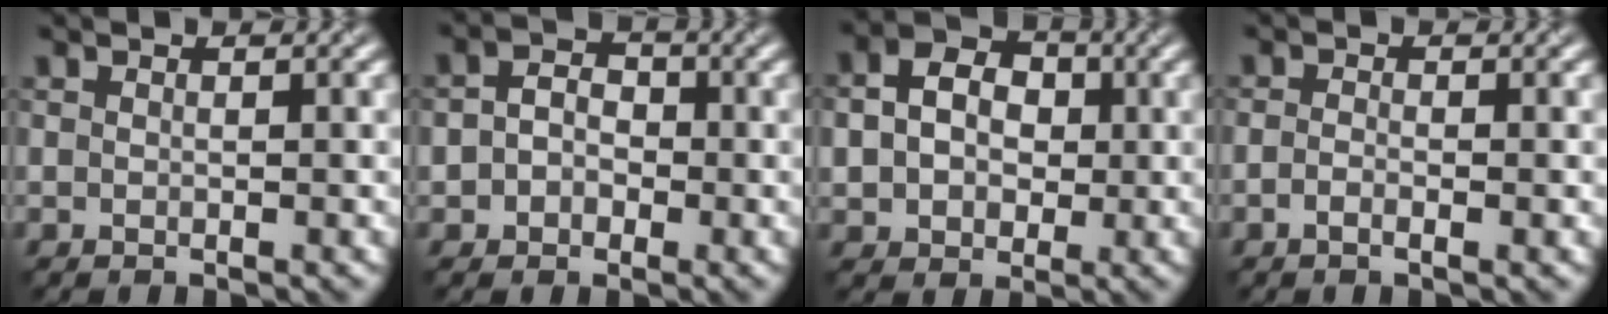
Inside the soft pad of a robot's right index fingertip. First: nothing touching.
{"total": 2.6, "force": [-0.5, 2.2, 1.3], "torque": [-0.013, 0.003, -0.021]}
{"total": 6.6, "force": [0.8, 5.3, 3.9], "torque": [-0.074, 0.019, -0.009]}
{"total": 1.0, "force": [-0.5, 0.4, 0.8], "torque": [-0.019, -0.002, -0.011]}